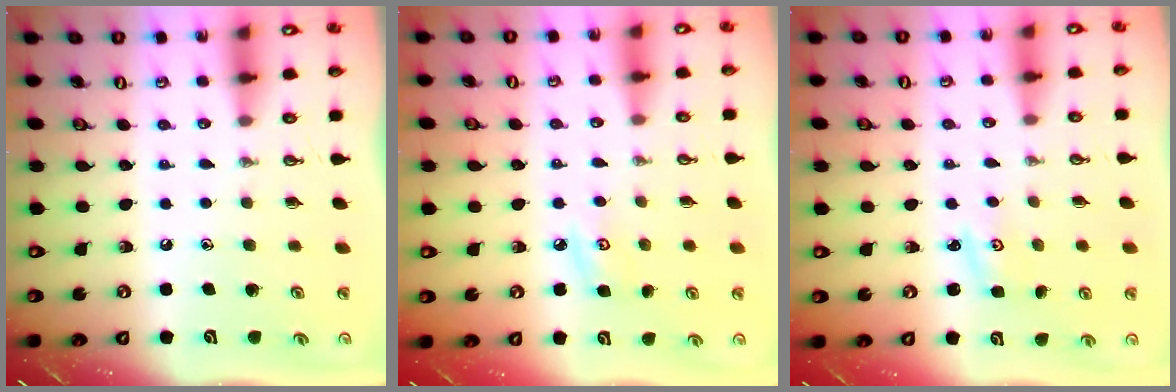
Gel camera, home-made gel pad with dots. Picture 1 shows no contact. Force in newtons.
{"total": 5.2, "press": 5.1, "slide": 0.5}
{"total": 2.3, "press": 2.2, "slide": 0.4}